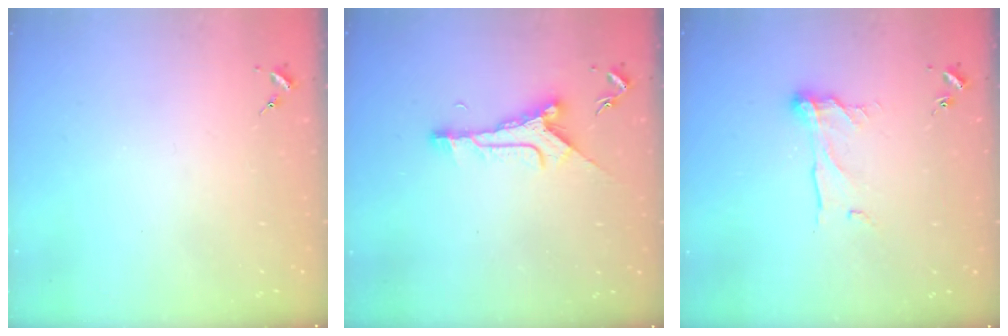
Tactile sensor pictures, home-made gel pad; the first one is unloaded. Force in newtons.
{"total": 9.3, "press": 9.3, "slide": 0.1}
{"total": 10.5, "press": 10.4, "slide": 0.5}